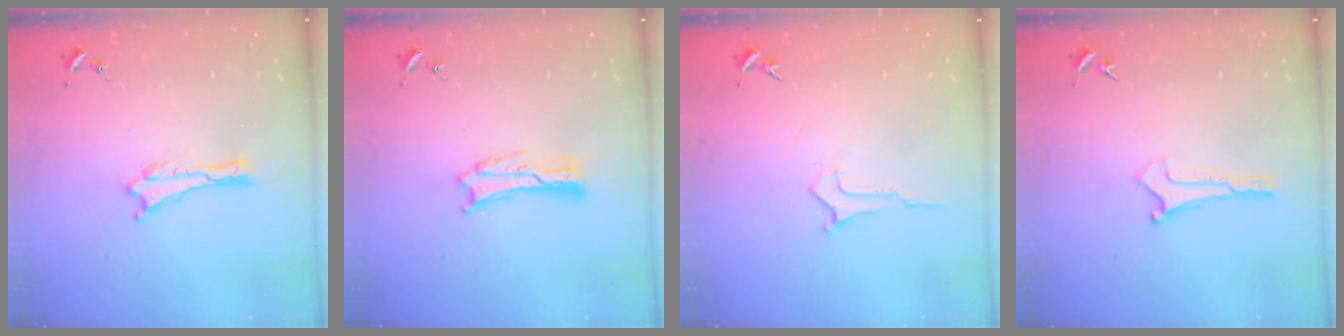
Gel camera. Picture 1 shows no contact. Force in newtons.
{"total": 0.8, "press": 0.8, "slide": 0.2}
{"total": 0.0}
{"total": 0.0}